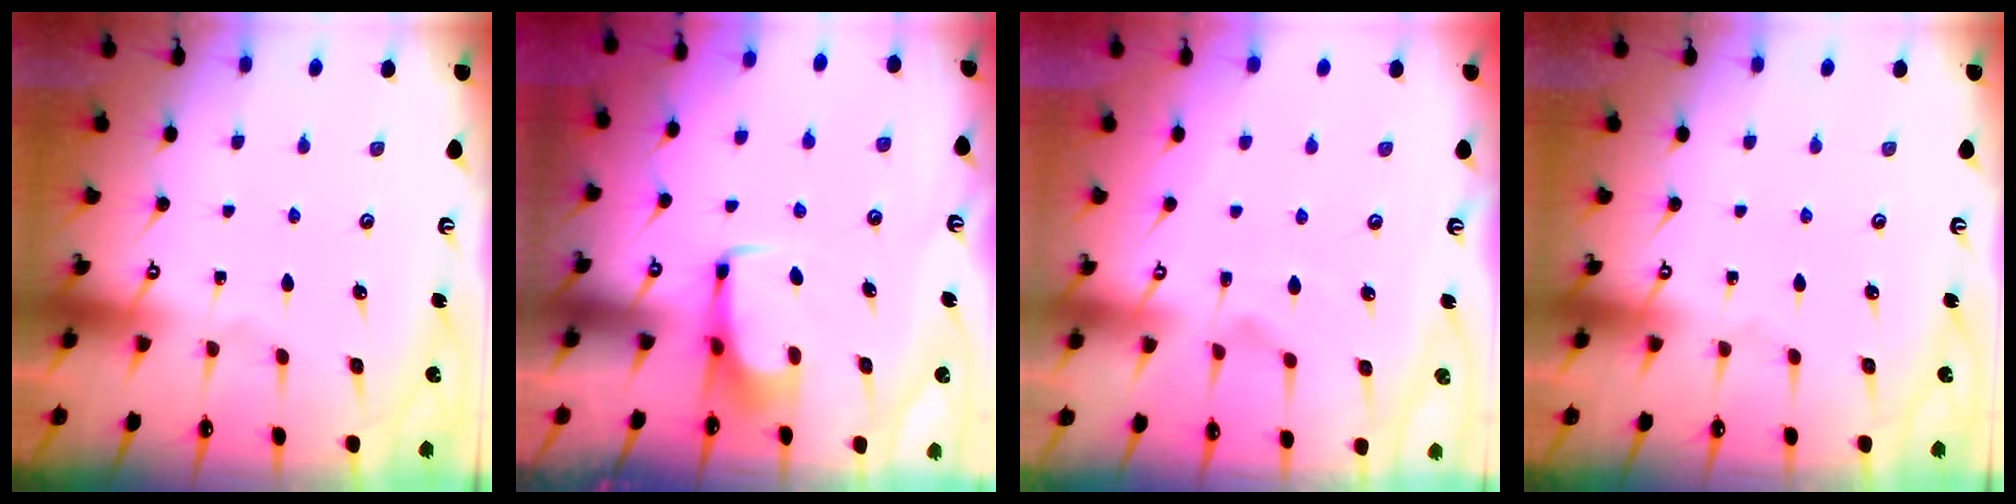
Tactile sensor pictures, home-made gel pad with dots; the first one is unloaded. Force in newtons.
{"total": 2.9, "press": 2.9, "slide": 0.4}
{"total": 1.2, "press": 0.0, "slide": 1.2}
{"total": 0.0}